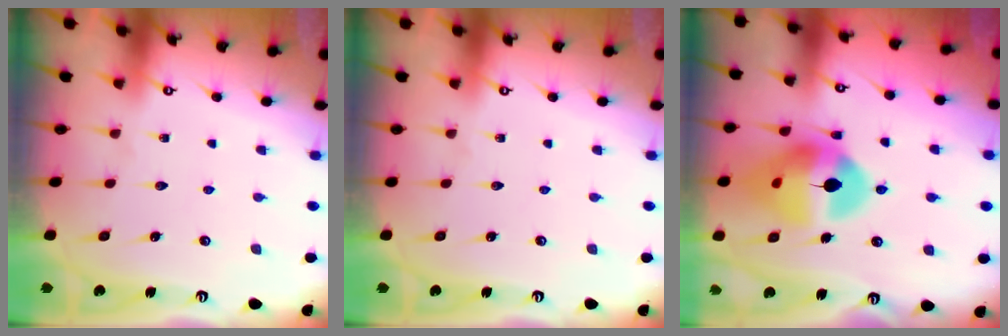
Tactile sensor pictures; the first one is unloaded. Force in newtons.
{"total": 0.0}
{"total": 15.5, "press": 15.4, "slide": 1.8}